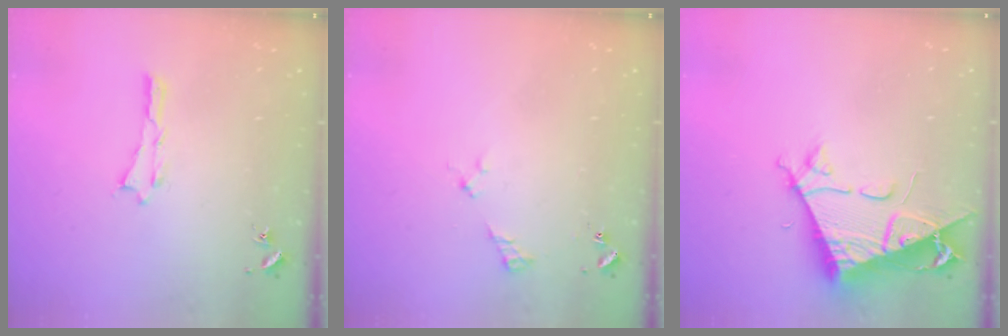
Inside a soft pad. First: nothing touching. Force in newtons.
{"total": 2.5, "press": 2.5, "slide": 0.3}
{"total": 8.8, "press": 8.8, "slide": 1.1}